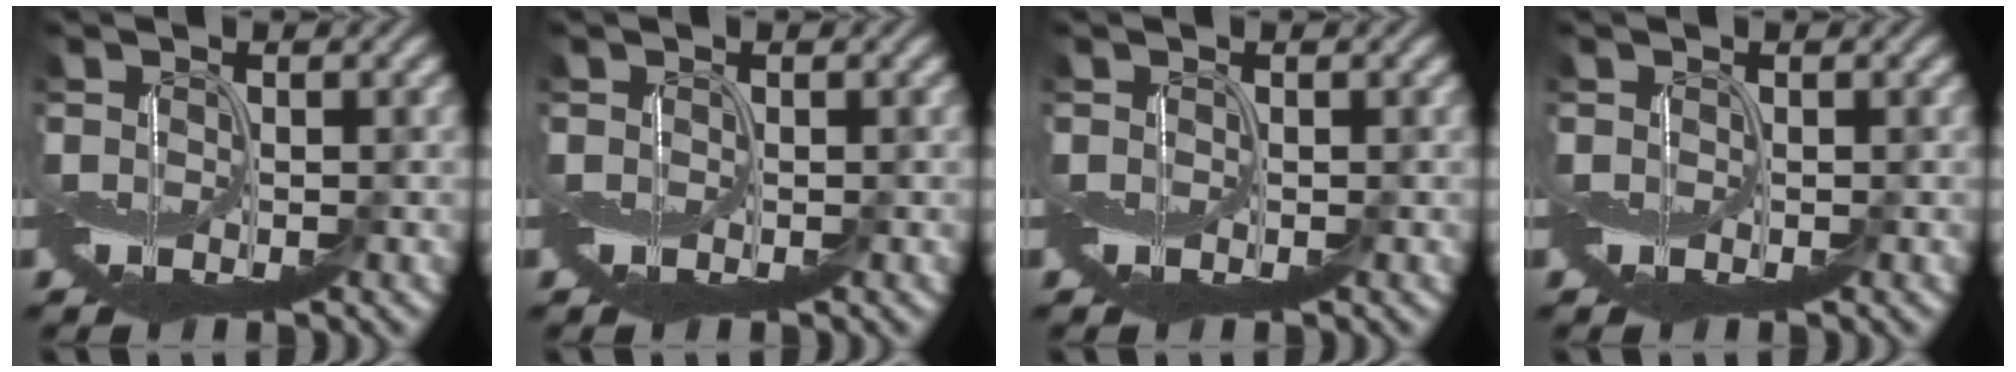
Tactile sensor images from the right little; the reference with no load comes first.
{"total": 0.0}
{"total": 0.0}
{"total": 0.0}